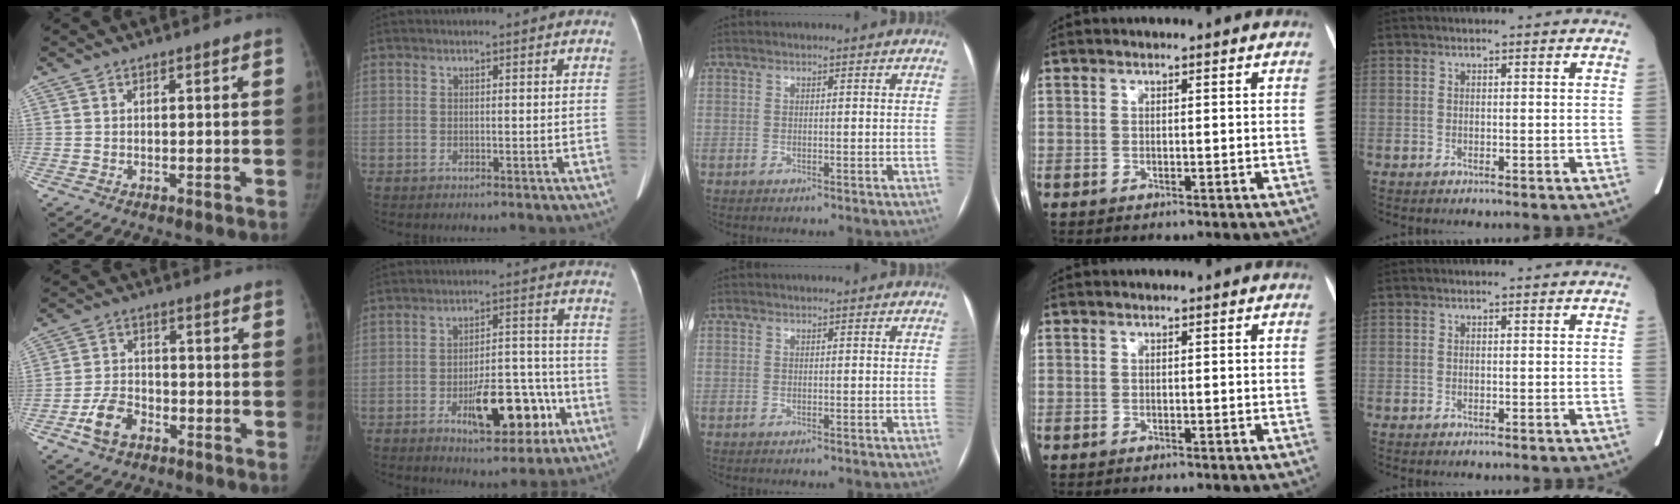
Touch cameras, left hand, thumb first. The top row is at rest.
{"thumb": {"total": 7.0, "force": [-3.7, 4.4, 3.9], "torque": [-0.072, 0.022, -0.066]}, "index": {"total": 11.9, "force": [-5.4, 4.5, 9.7], "torque": [-0.143, 0.019, -0.071]}, "middle": {"total": 0.7, "force": [0.6, 0.0, 0.2], "torque": [-0.002, 0.007, 0.009]}}